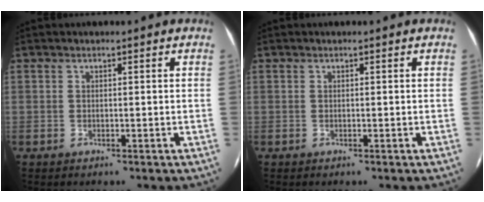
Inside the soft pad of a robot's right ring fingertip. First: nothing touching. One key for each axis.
{"total": 0.0}